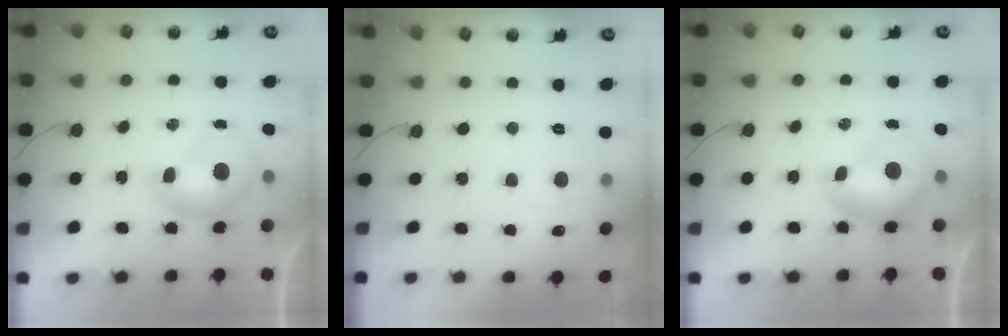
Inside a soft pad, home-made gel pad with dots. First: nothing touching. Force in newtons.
{"total": 1.7, "press": 1.5, "slide": 0.7}
{"total": 0.0}